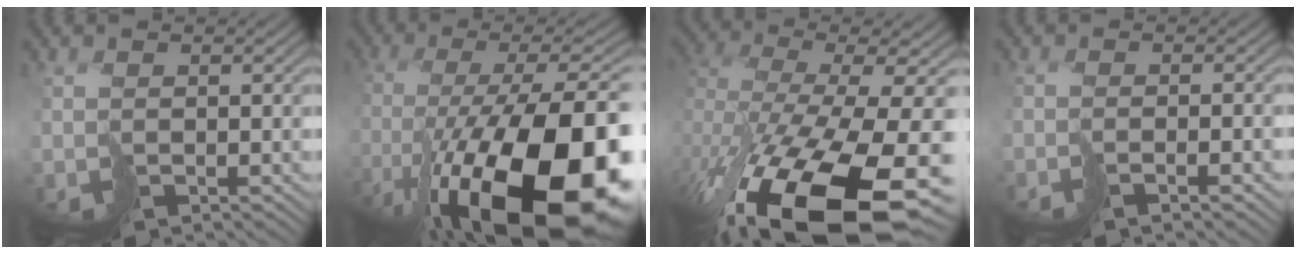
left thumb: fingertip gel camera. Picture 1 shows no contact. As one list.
[{"total": 20.8, "force": [-10.4, 6.6, 16.8], "torque": [-0.269, -0.032, -0.155]}, {"total": 16.8, "force": [-8.3, 6.8, 13.0], "torque": [-0.258, -0.080, -0.092]}, {"total": 2.1, "force": [-1.5, -0.5, 1.4], "torque": [-0.014, 0.002, -0.030]}]